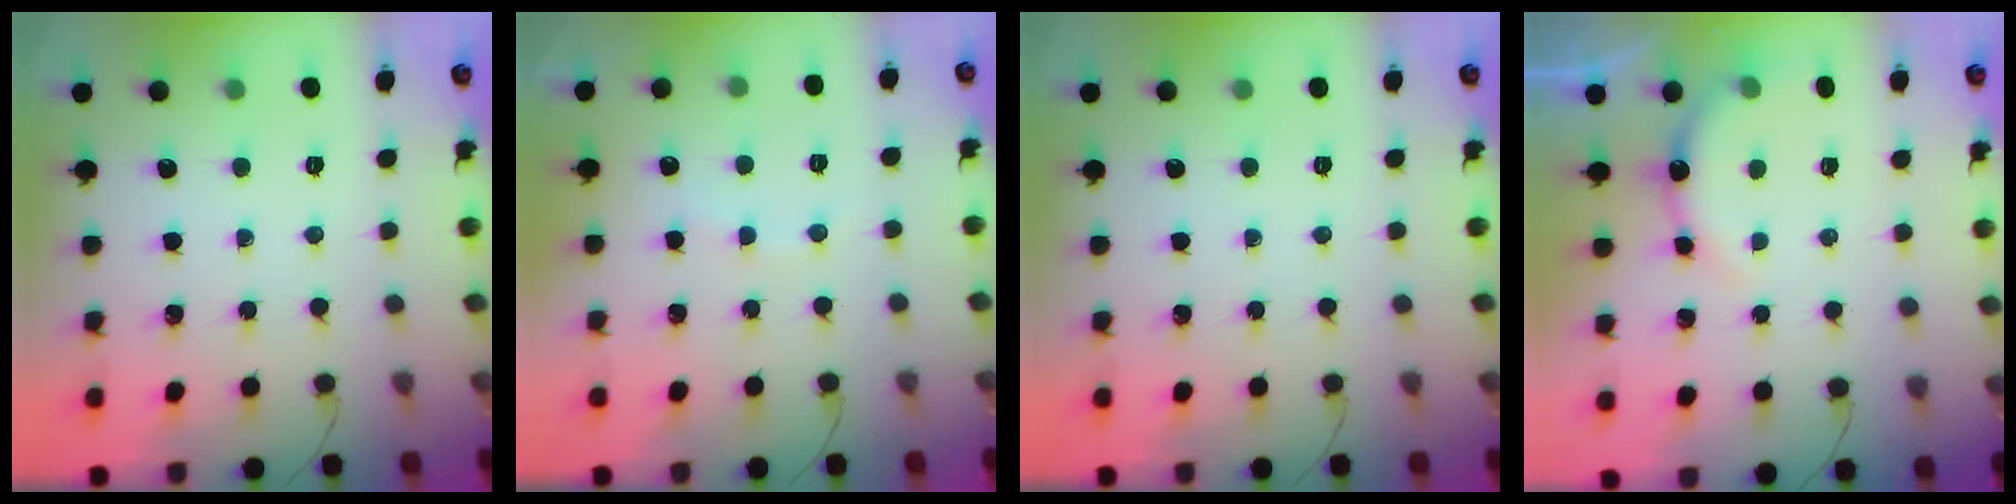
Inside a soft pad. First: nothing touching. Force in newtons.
{"total": 6.2, "press": 6.2, "slide": 0.9}
{"total": 0.0}
{"total": 5.6, "press": 5.6, "slide": 0.6}